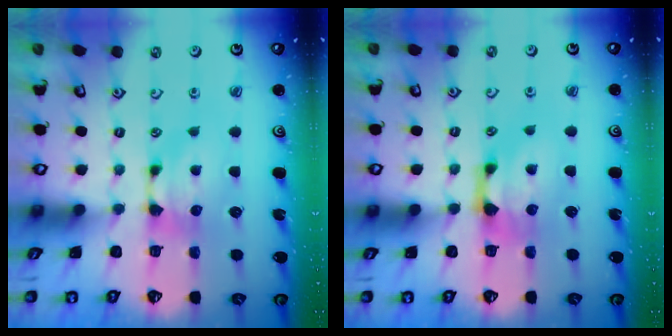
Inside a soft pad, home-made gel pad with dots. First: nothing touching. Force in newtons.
{"total": 1.5, "press": 0.7, "slide": 1.3}